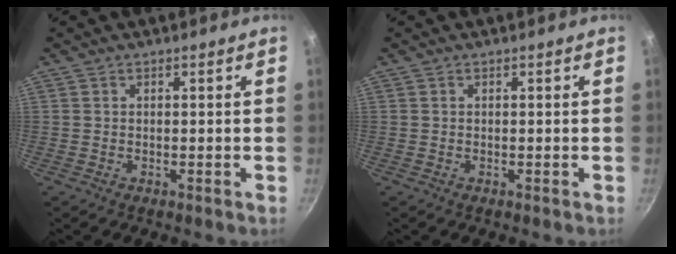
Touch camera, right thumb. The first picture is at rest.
{"total": 0.0}